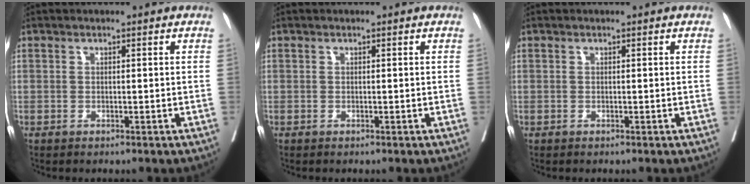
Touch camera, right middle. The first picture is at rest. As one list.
[{"total": 0.0}, {"total": 0.0}]